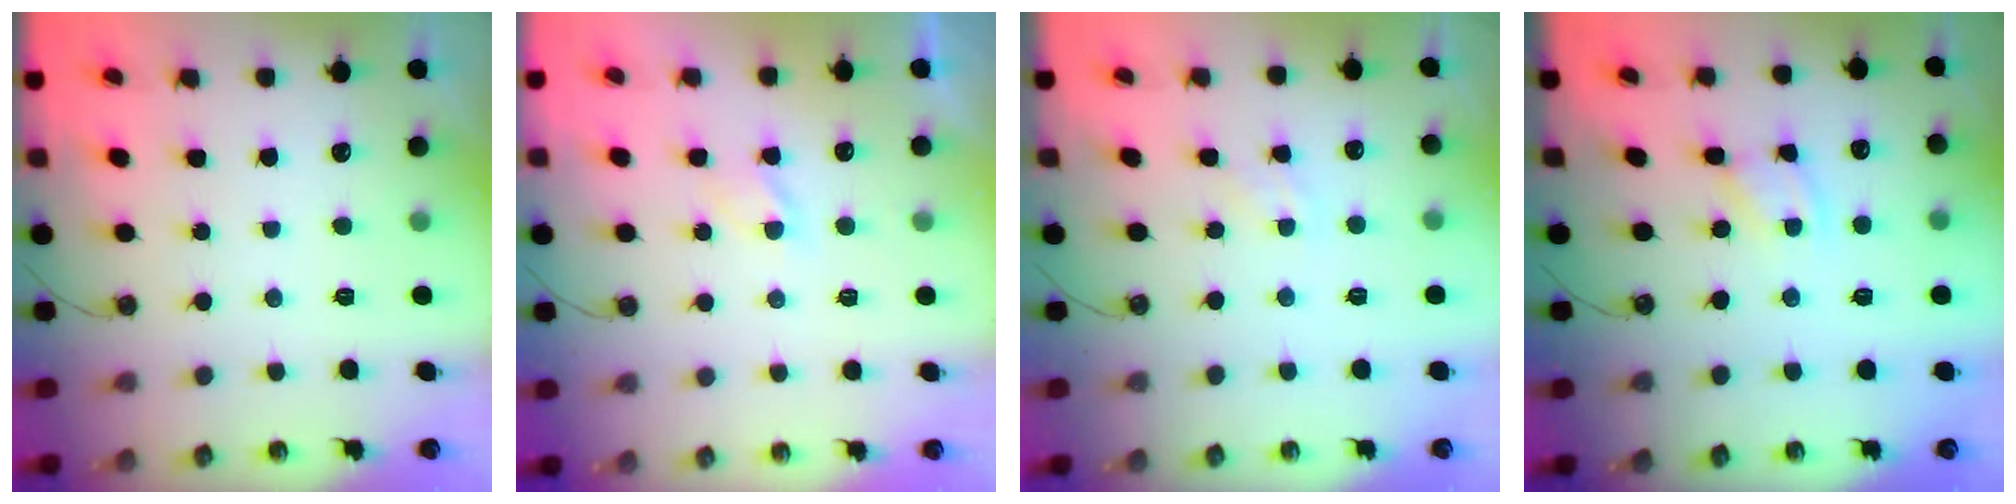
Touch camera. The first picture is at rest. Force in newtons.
{"total": 2.9, "press": 2.8, "slide": 0.6}
{"total": 1.0, "press": 1.0, "slide": 0.2}
{"total": 2.4, "press": 2.4, "slide": 0.2}